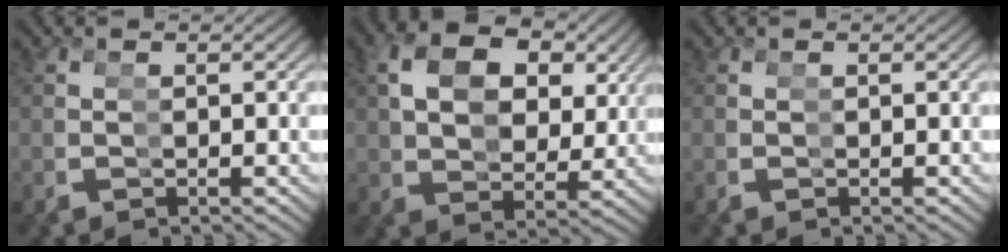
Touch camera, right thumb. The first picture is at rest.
{"total": 7.8, "force": [4.5, 5.0, 4.0], "torque": [-0.061, 0.029, 0.060]}
{"total": 0.0}